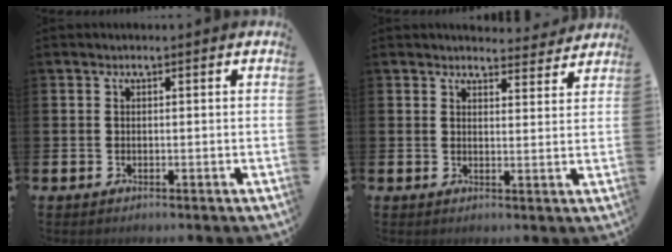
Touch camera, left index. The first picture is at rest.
{"total": 3.9, "force": [3.8, 0.7, 0.1], "torque": [0.010, -0.029, 0.066]}